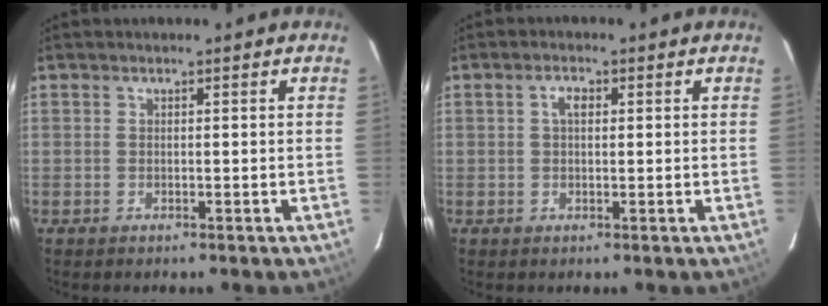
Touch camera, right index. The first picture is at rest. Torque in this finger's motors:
{"motor_torque": [0.08, -0.02, 0.05, 0.04]}